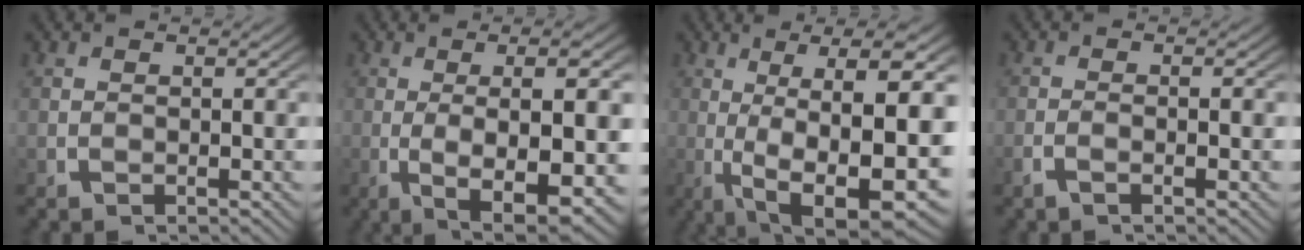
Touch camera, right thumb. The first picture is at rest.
{"total": 10.3, "force": [-2.4, 4.0, 9.2], "torque": [-0.167, -0.030, -0.016]}
{"total": 14.8, "force": [-1.7, 7.4, 12.7], "torque": [-0.217, -0.044, 0.002]}
{"total": 1.4, "force": [-0.8, 0.1, 1.2], "torque": [-0.031, 0.001, -0.019]}